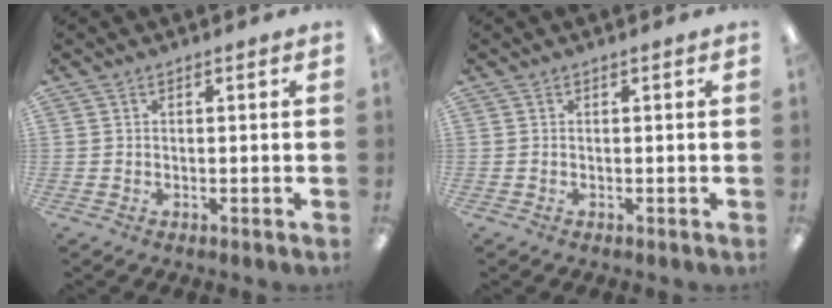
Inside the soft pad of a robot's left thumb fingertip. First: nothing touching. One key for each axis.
{"total": 0.0}